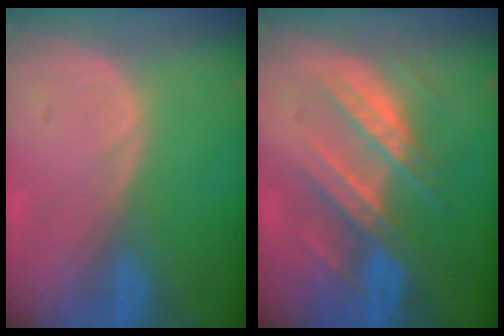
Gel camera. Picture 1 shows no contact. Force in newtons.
{"total": 8.9, "press": 7.9, "slide": 4.1}